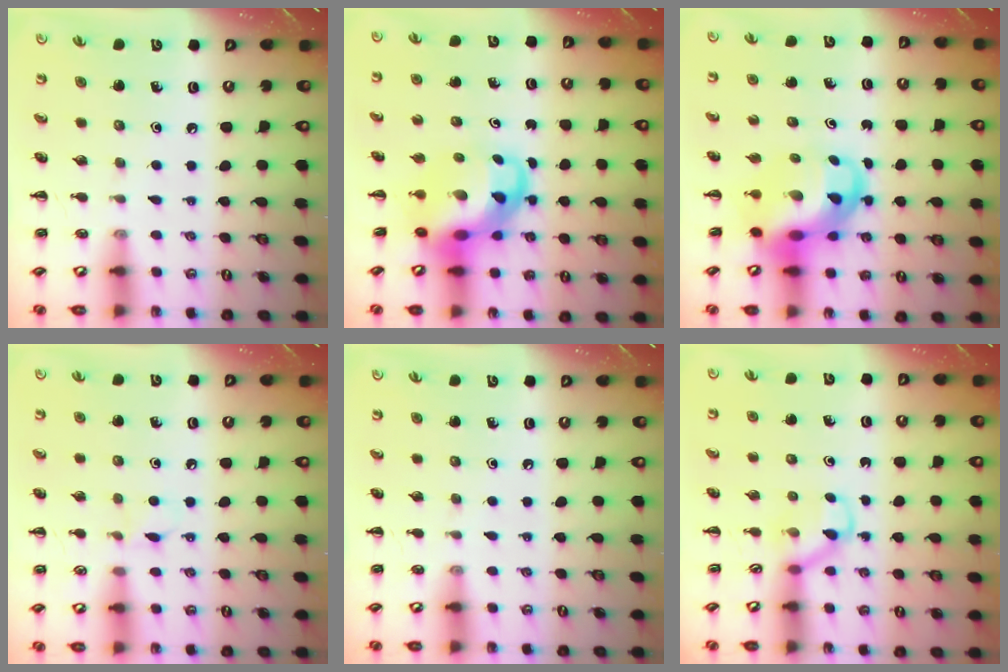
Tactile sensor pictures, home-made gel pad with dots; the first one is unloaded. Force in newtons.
{"total": 7.2, "press": 6.9, "slide": 2.0}
{"total": 9.4, "press": 8.9, "slide": 2.9}
{"total": 3.8, "press": 3.6, "slide": 1.3}
{"total": 0.0}
{"total": 3.5, "press": 3.2, "slide": 1.4}